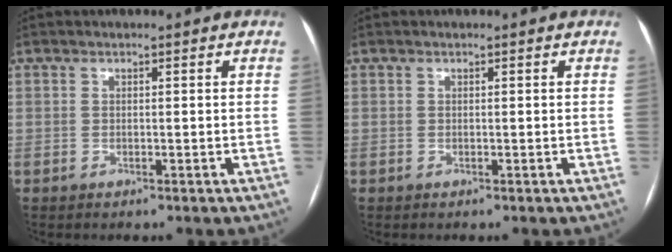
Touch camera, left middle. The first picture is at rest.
{"total": 0.0}